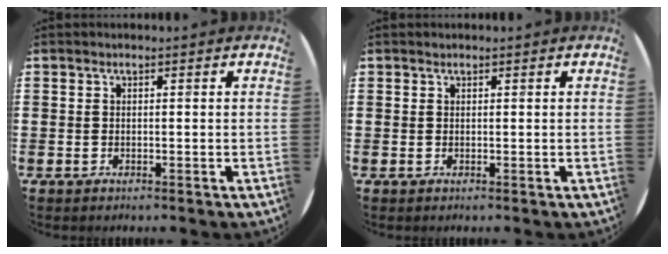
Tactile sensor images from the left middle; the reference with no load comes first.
{"total": 0.0}